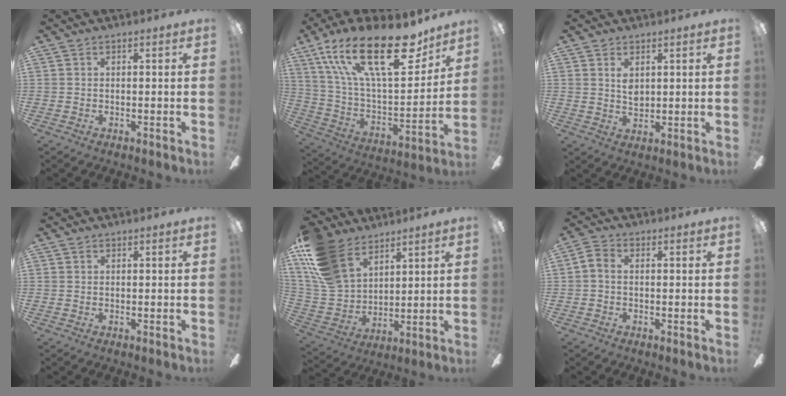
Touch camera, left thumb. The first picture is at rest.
{"total": 27.8, "force": [16.1, 11.1, 19.8], "torque": [-0.351, -0.091, 0.274]}
{"total": 3.4, "force": [1.4, 2.0, 2.3], "torque": [-0.032, -0.004, 0.022]}
{"total": 0.0}
{"total": 19.2, "force": [11.5, 11.6, 10.0], "torque": [-0.244, -0.045, 0.220]}
{"total": 3.1, "force": [-0.4, 2.0, 2.3], "torque": [-0.049, 0.008, -0.009]}